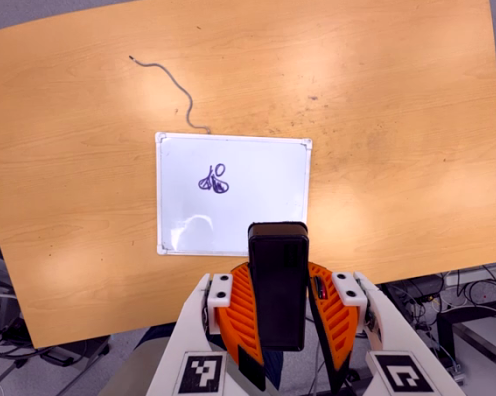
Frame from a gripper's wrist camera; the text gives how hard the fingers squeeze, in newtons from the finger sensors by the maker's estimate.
{"total": 10.4, "left": 8.2, "right": 12.6}